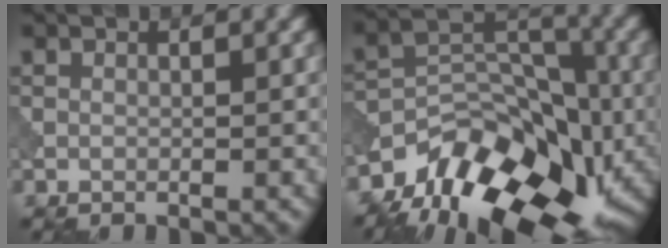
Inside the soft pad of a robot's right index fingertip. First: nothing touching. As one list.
[{"total": 13.1, "force": [-8.8, 7.0, 6.7], "torque": [-0.115, 0.005, -0.150]}]